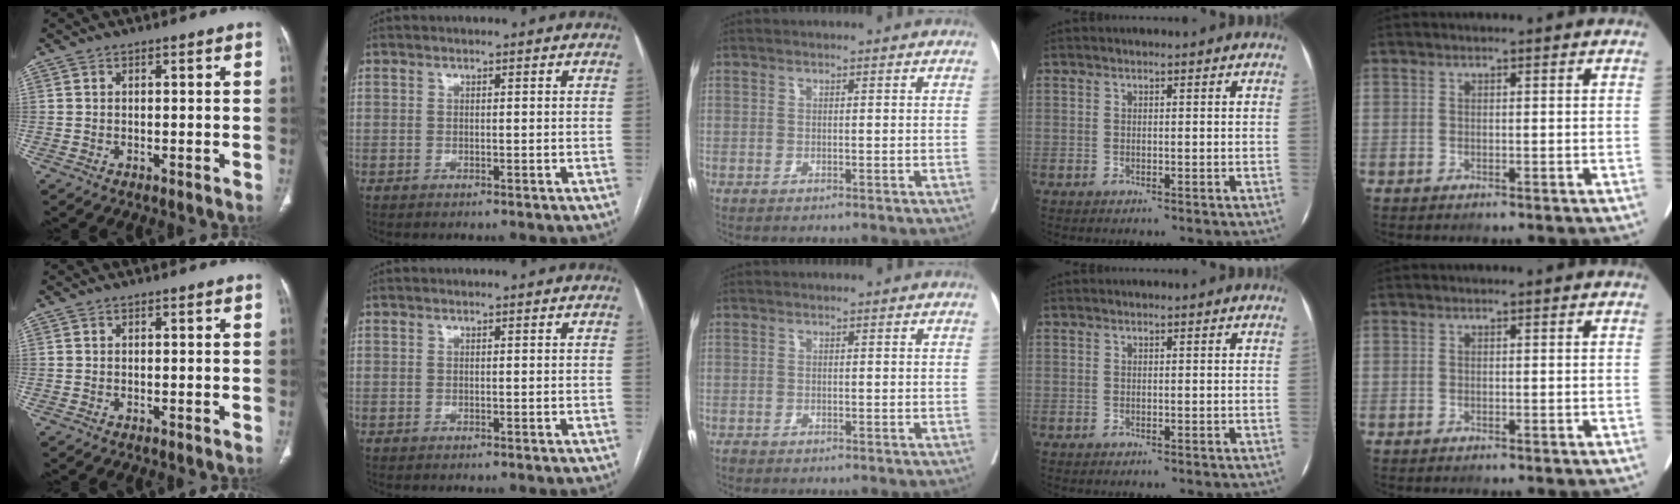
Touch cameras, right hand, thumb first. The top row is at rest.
{}